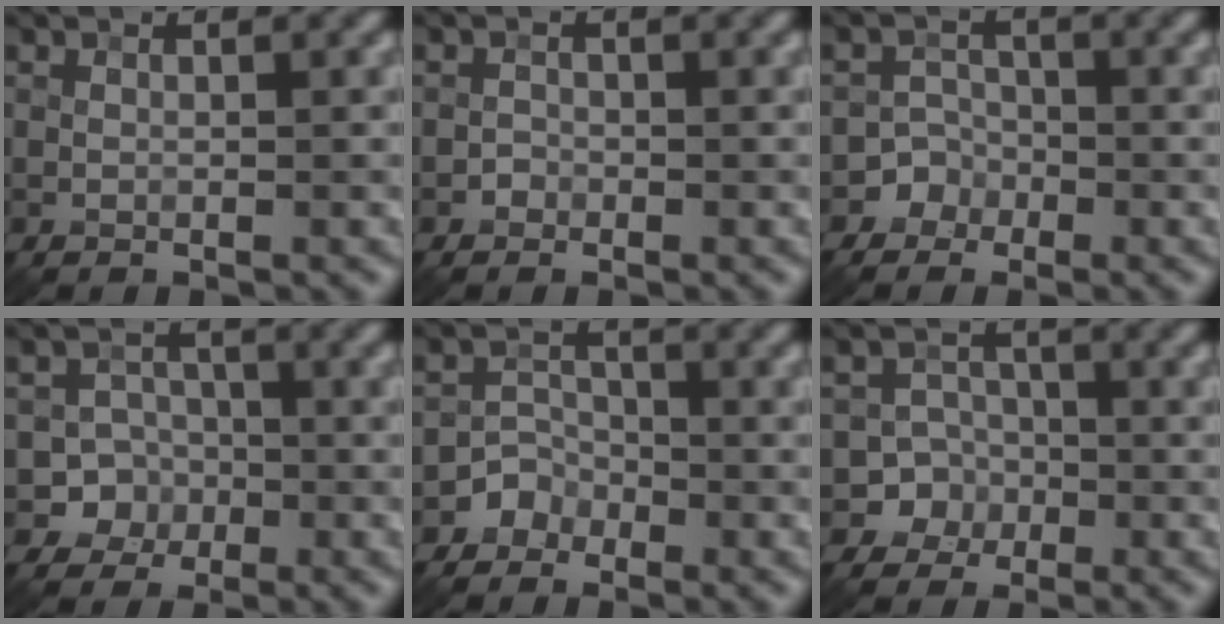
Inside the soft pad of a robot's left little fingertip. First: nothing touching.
{"total": 0.8, "force": [-0.4, 0.6, 0.0], "torque": [0.007, 0.000, -0.007]}
{"total": 2.8, "force": [-1.5, 2.3, -0.3], "torque": [0.044, 0.010, -0.036]}
{"total": 4.0, "force": [-1.5, 3.7, 0.3], "torque": [0.033, 0.003, -0.038]}
{"total": 2.2, "force": [-1.4, 1.7, 0.0], "torque": [0.020, 0.012, -0.032]}
{"total": 4.0, "force": [-1.7, 3.6, 0.0], "torque": [0.042, 0.003, -0.042]}